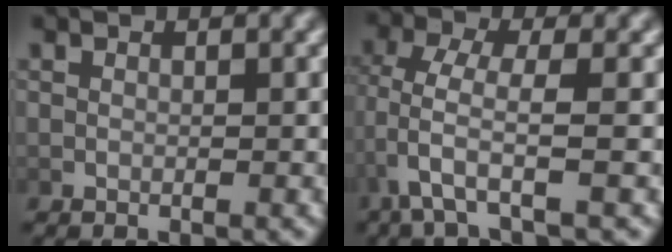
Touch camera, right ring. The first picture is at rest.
{"total": 3.0, "force": [-0.4, 0.6, 3.0], "torque": [-0.080, -0.016, 0.003]}